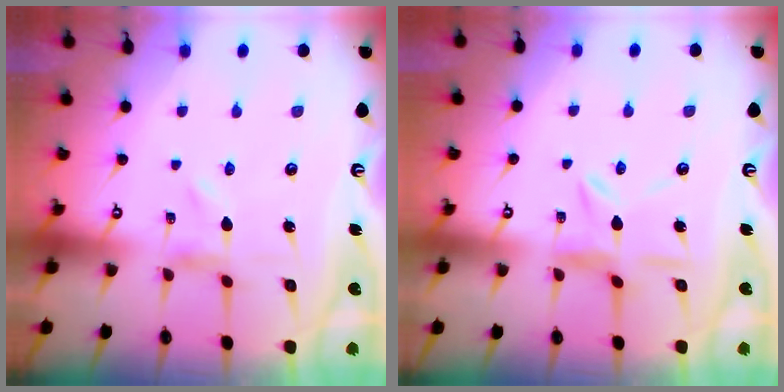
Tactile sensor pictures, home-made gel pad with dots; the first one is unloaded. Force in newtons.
{"total": 6.3, "press": 6.2, "slide": 0.6}